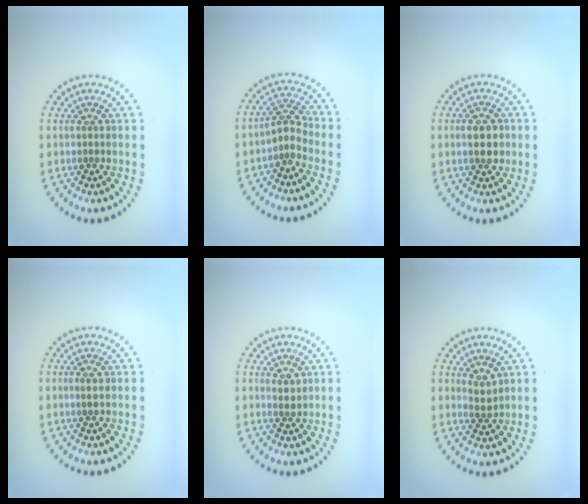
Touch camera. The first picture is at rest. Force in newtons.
{"total": 2.1, "press": 1.5, "slide": 1.5}
{"total": 2.4, "press": 2.4, "slide": 0.1}
{"total": 0.7, "press": 0.7, "slide": 0.2}
{"total": 1.1, "press": 0.9, "slide": 0.6}
{"total": 1.7, "press": 1.3, "slide": 1.0}